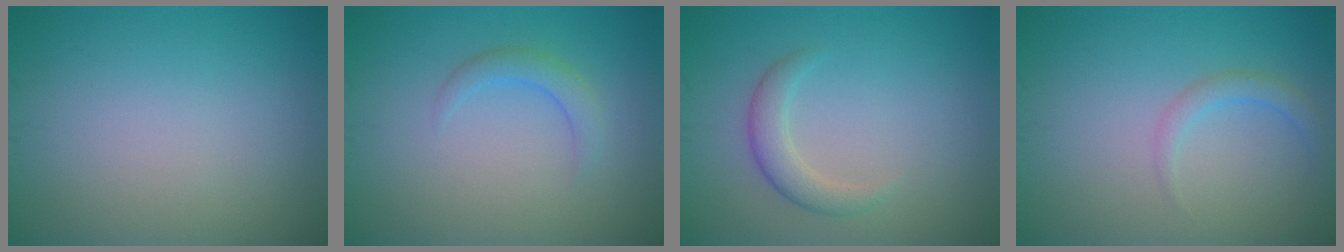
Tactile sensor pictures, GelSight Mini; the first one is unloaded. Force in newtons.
{"total": 1.8, "press": 1.8, "slide": 0.2}
{"total": 2.2, "press": 2.2, "slide": 0.1}
{"total": 1.6, "press": 1.6, "slide": 0.1}